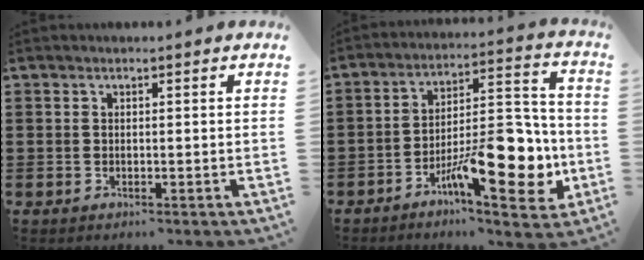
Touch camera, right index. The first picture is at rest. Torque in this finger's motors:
{"motor_torque": [1.10, -1.04, 1.05, 0.21]}